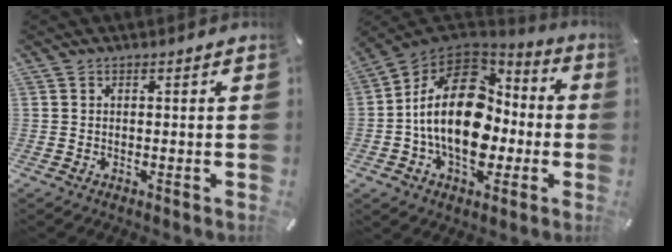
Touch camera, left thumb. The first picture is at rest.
{"total": 22.0, "force": [-1.5, 15.0, 16.1], "torque": [-0.298, 0.013, -0.021]}